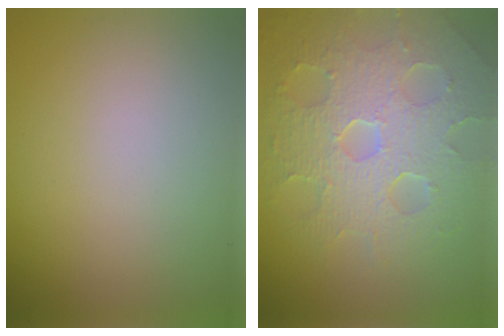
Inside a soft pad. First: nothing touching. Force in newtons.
{"total": 8.3, "press": 5.7, "slide": 6.0}